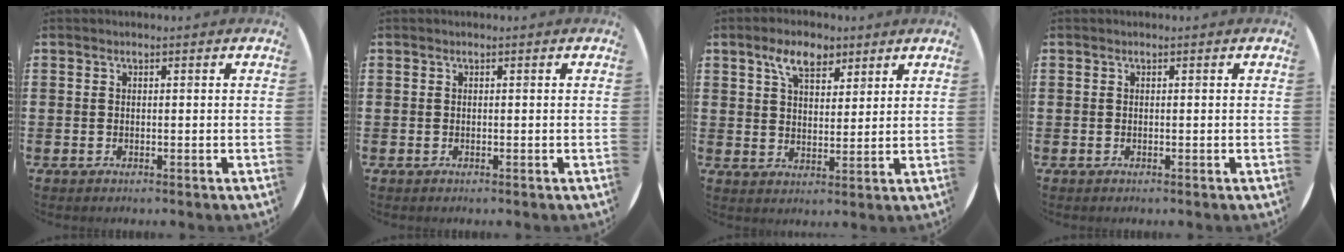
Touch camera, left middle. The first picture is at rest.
{"total": 0.0}
{"total": 6.2, "force": [4.2, 3.1, 3.4], "torque": [-0.063, 0.001, 0.074]}
{"total": 0.0}